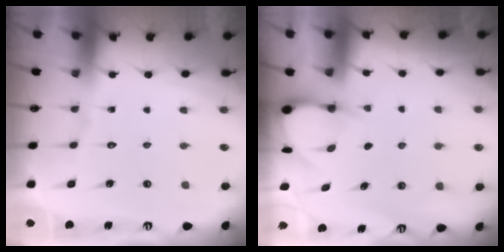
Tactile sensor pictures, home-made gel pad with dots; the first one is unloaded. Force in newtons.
{"total": 3.3, "press": 3.3, "slide": 0.4}